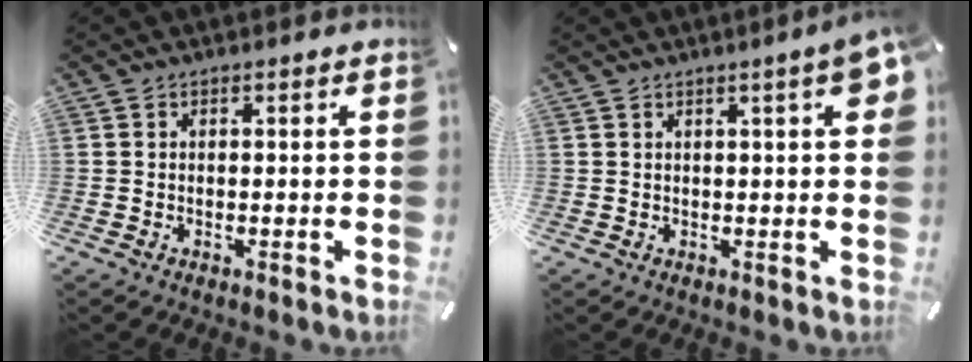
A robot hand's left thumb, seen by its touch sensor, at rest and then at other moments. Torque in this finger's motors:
{"motor_torque": [0.35, 0.29, 0.63, 0.21, 0.06]}